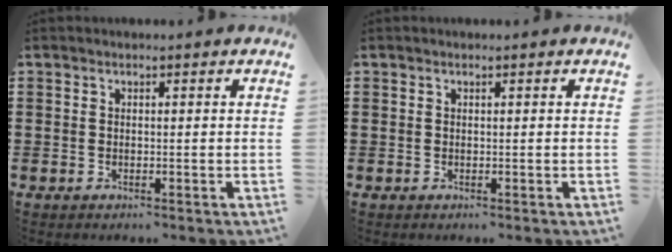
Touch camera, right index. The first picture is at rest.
{"total": 0.0}